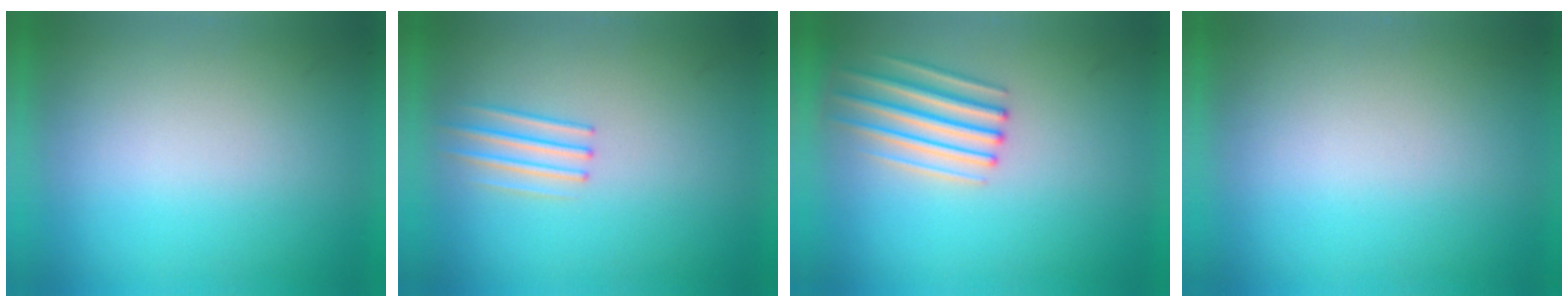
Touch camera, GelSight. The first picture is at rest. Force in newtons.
{"total": 1.7}
{"total": 3.0}
{"total": 0.0}